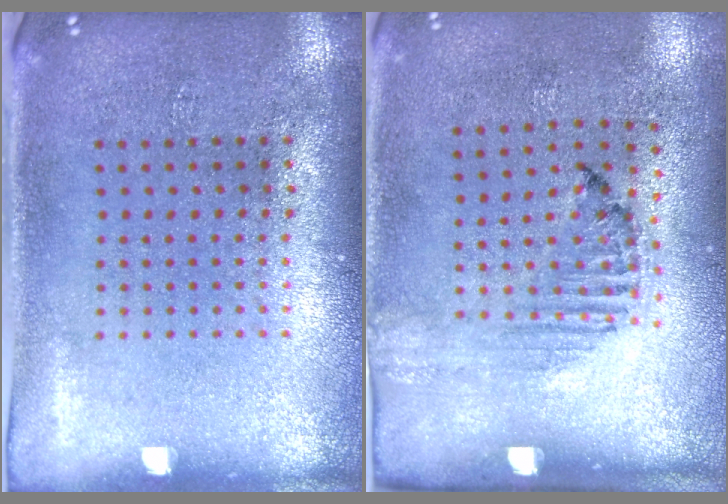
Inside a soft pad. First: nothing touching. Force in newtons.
{"total": 1.3, "press": 1.1, "slide": 0.7}